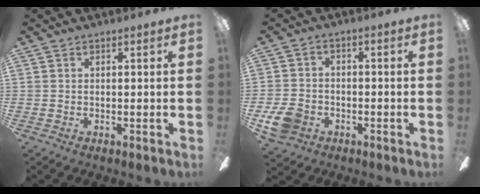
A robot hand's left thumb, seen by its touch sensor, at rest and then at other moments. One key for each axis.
{"total": 7.7, "fx": -3.8, "fy": 5.6, "fz": 3.6, "tx": -0.085, "ty": 0.025, "tz": -0.069}